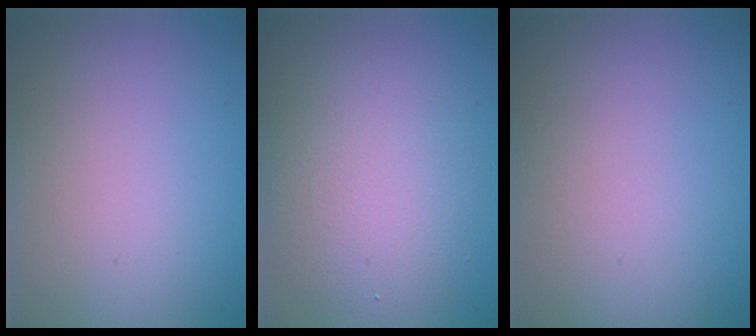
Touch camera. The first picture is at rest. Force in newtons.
{"total": 4.3, "press": 4.3, "slide": 0.1}
{"total": 0.0}